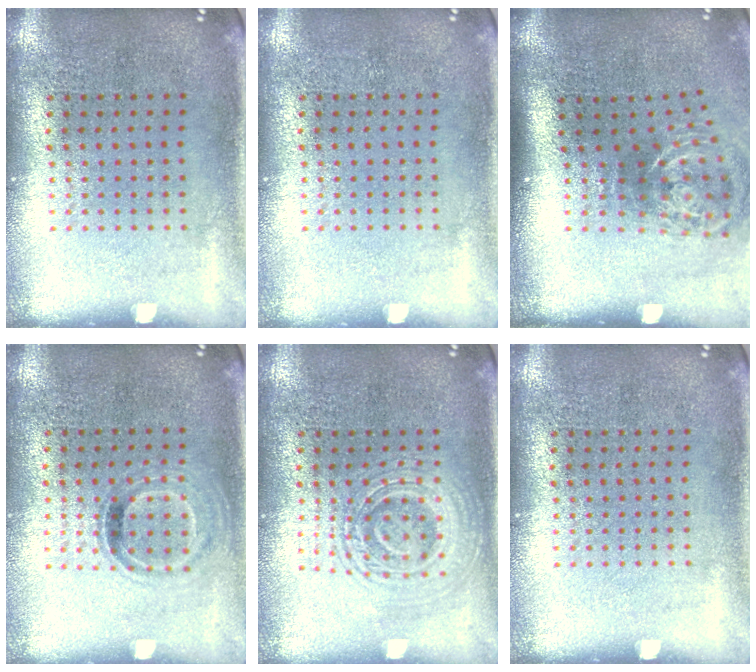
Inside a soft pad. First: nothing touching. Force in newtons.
{"total": 0.0}
{"total": 2.2, "press": 1.3, "slide": 1.8}
{"total": 0.8, "press": 0.7, "slide": 0.4}
{"total": 2.8, "press": 2.8, "slide": 0.6}
{"total": 0.0}